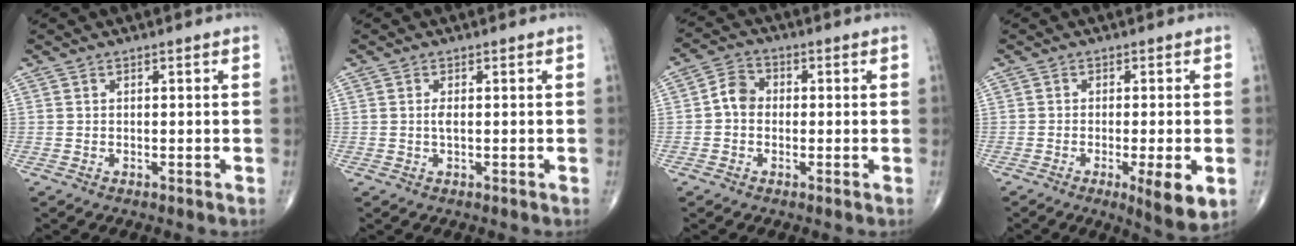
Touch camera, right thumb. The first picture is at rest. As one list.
[{"total": 1.1, "force": [0.0, 0.2, 1.1], "torque": [-0.023, -0.002, 0.000]}, {"total": 4.6, "force": [-0.4, 3.7, 2.6], "torque": [-0.034, 0.017, -0.018]}, {"total": 7.3, "force": [-2.3, 1.4, 6.8], "torque": [-0.099, -0.017, -0.034]}]